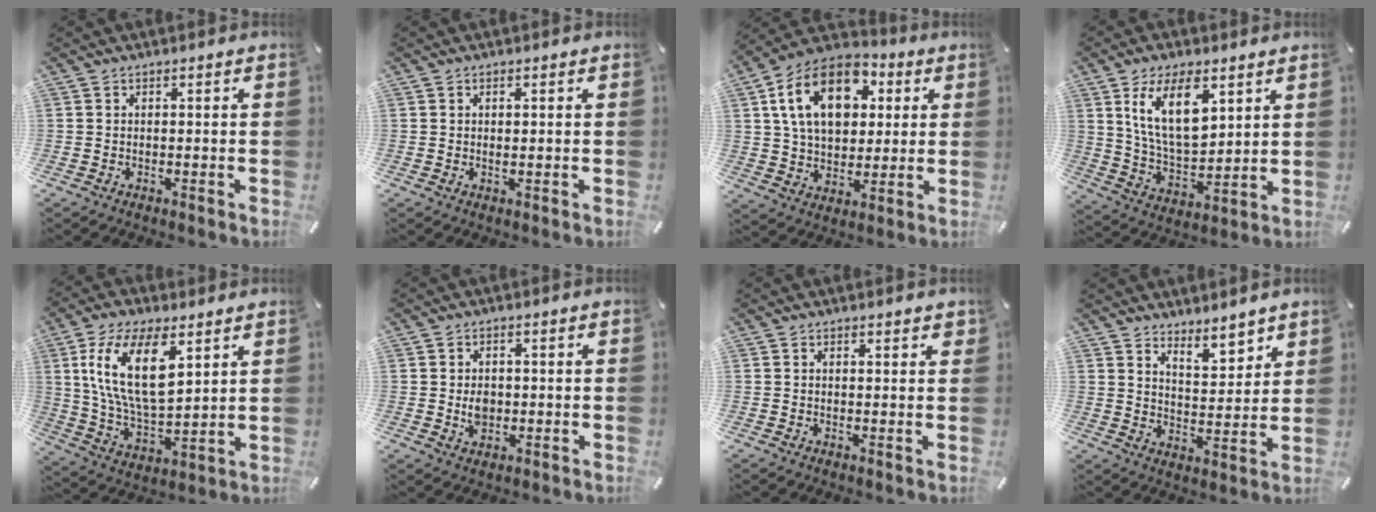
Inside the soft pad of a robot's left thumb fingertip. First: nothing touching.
{"total": 1.0, "force": [0.2, 0.3, 0.9], "torque": [-0.017, 0.002, 0.003]}
{"total": 17.4, "force": [5.4, 12.2, 11.1], "torque": [-0.209, 0.001, 0.096]}
{"total": 15.1, "force": [7.3, 7.9, 10.6], "torque": [-0.210, -0.022, 0.128]}
{"total": 17.3, "force": [7.5, 8.5, 13.0], "torque": [-0.281, -0.011, 0.128]}
{"total": 3.5, "force": [0.1, 2.6, 2.3], "torque": [-0.037, -0.005, -0.005]}
{"total": 1.2, "force": [0.9, 0.3, 0.6], "torque": [-0.004, -0.004, 0.015]}
{"total": 7.2, "force": [6.6, 2.6, 1.1], "torque": [-0.001, -0.061, 0.117]}